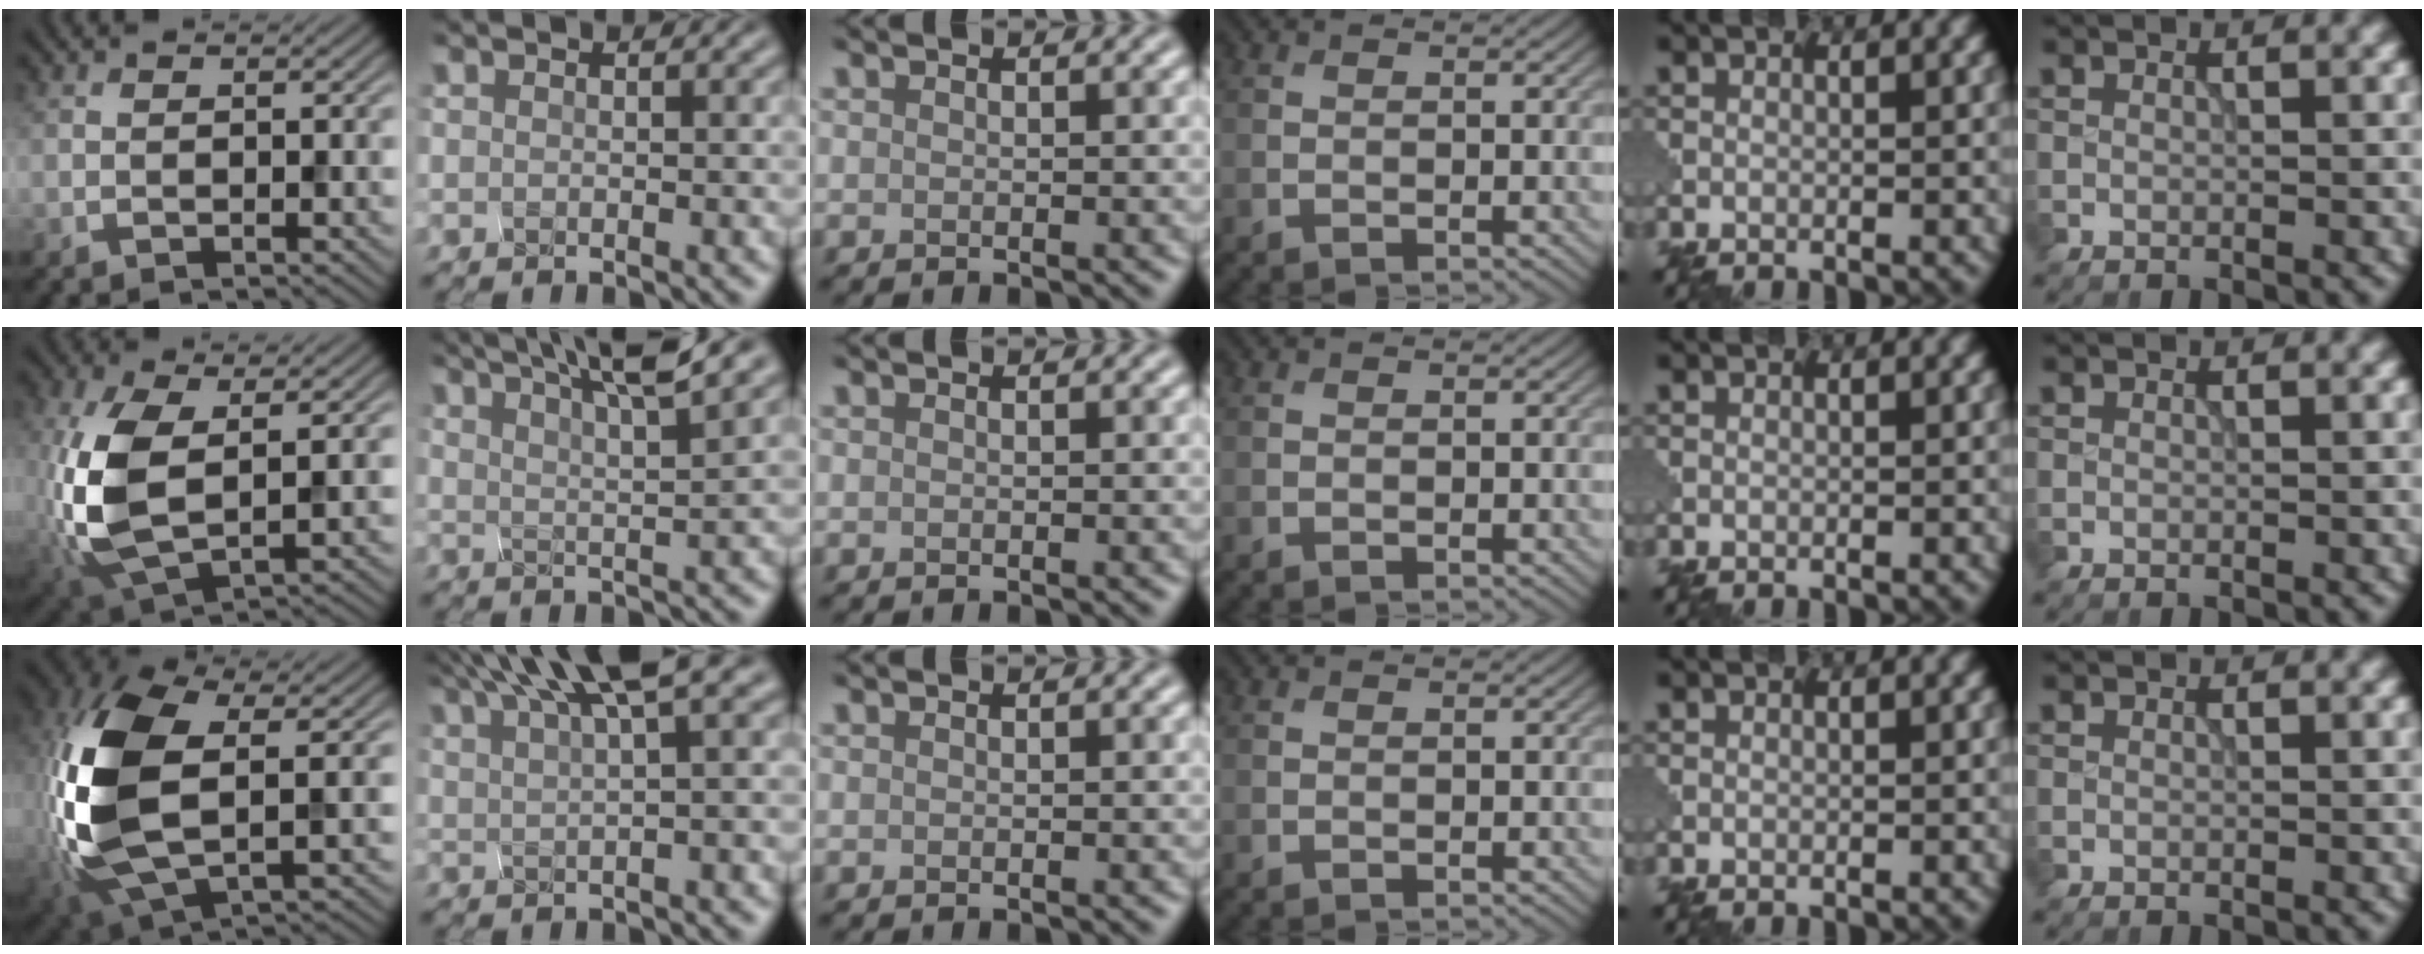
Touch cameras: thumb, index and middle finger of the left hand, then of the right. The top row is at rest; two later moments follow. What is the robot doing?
{"motion": "squeeze", "object": "clothespin"}